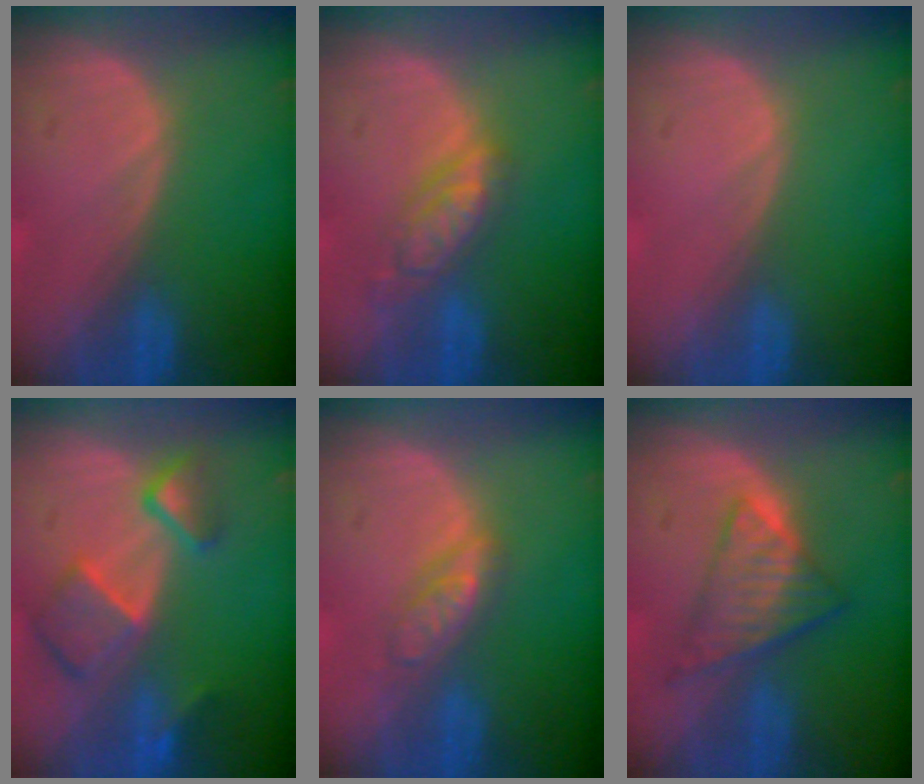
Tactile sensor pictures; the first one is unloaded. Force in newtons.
{"total": 5.5, "press": 5.0, "slide": 2.4}
{"total": 0.0}
{"total": 7.9, "press": 6.9, "slide": 4.0}
{"total": 3.8, "press": 3.7, "slide": 0.3}
{"total": 7.2, "press": 6.3, "slide": 3.6}